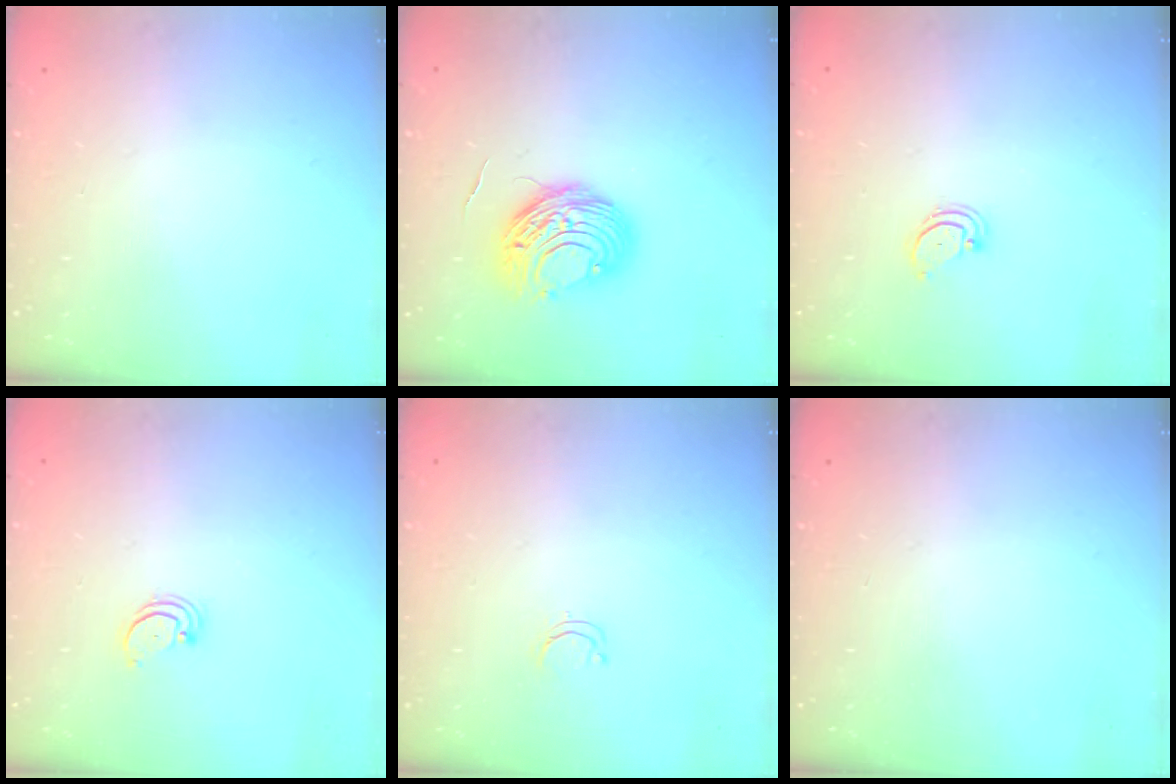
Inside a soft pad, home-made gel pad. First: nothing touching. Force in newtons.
{"total": 10.1, "press": 10.1, "slide": 0.8}
{"total": 2.2, "press": 2.2, "slide": 0.3}
{"total": 2.2, "press": 2.2, "slide": 0.2}
{"total": 2.4, "press": 2.4, "slide": 0.2}
{"total": 0.0}